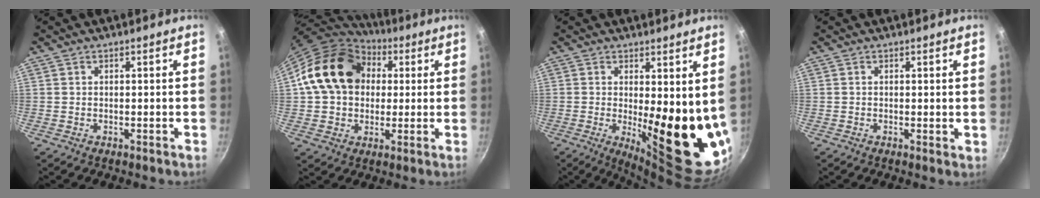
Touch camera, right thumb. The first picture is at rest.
{"total": 19.6, "force": [3.8, 15.8, 11.0], "torque": [-0.168, 0.036, 0.058]}
{"total": 16.3, "force": [0.5, 5.4, 15.3], "torque": [-0.172, -0.042, 0.021]}
{"total": 0.9, "force": [0.3, 0.3, 0.8], "torque": [-0.011, -0.002, 0.001]}